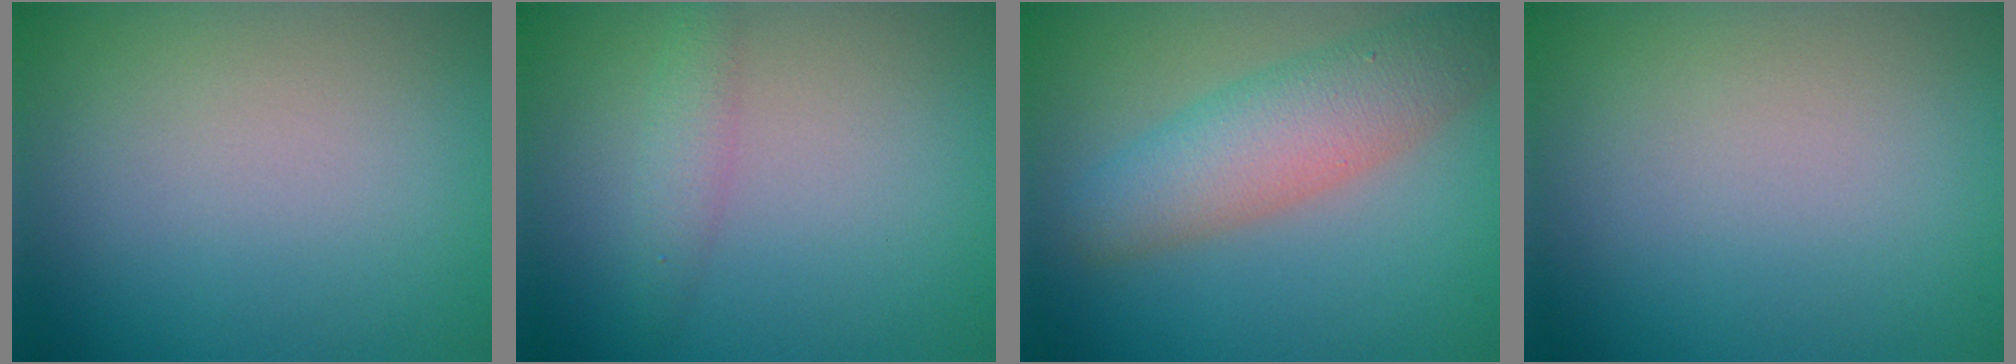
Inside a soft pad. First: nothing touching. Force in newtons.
{"total": 1.6, "press": 1.6, "slide": 0.1}
{"total": 5.5, "press": 5.5, "slide": 0.2}
{"total": 0.0}